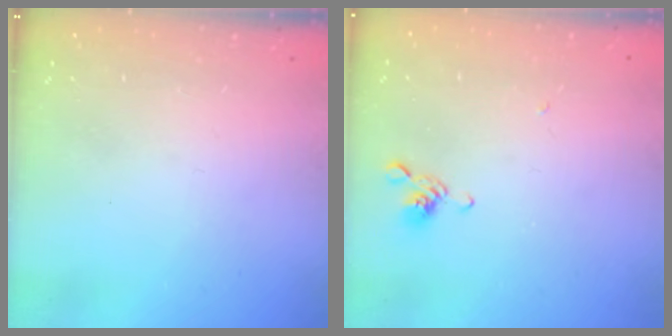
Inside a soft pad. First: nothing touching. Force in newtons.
{"total": 4.8, "press": 4.7, "slide": 0.8}